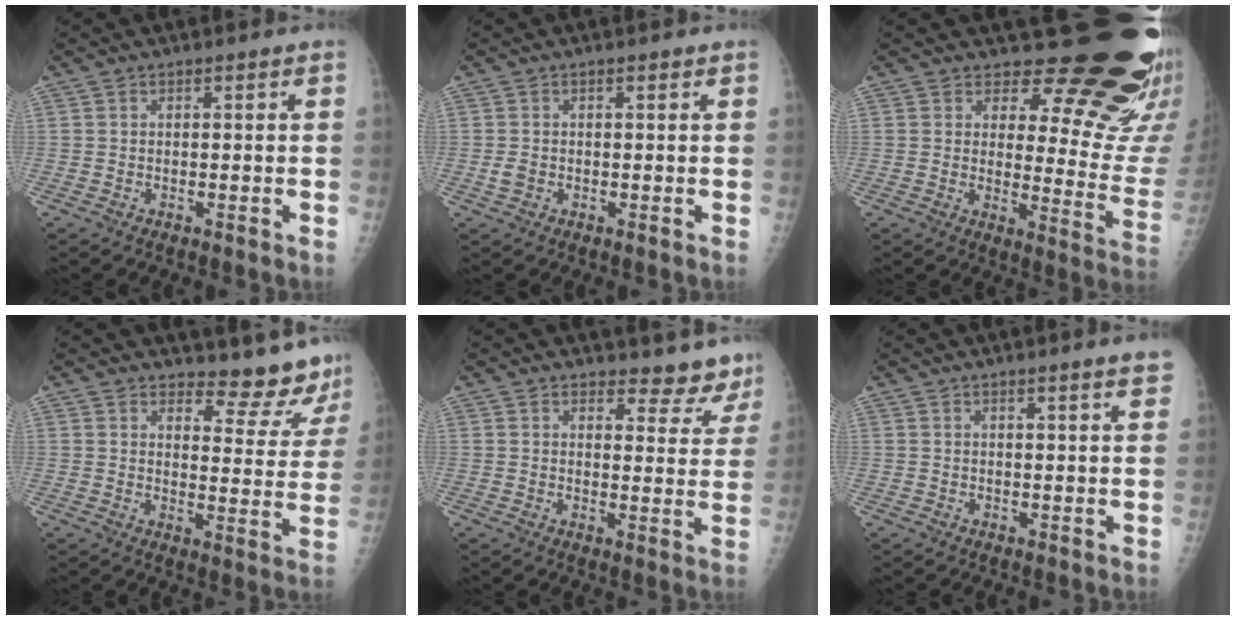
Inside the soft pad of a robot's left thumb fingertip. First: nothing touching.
{"total": 1.7, "force": [0.0, 1.3, 1.2], "torque": [-0.016, -0.001, 0.004]}
{"total": 20.0, "force": [16.0, 7.5, 9.4], "torque": [-0.068, -0.139, 0.185]}
{"total": 10.8, "force": [10.5, 2.1, 1.4], "torque": [0.014, -0.118, 0.121]}
{"total": 8.1, "force": [7.7, 2.5, 0.7], "torque": [0.030, -0.060, 0.074]}
{"total": 3.8, "force": [2.7, -0.1, 2.7], "torque": [-0.030, -0.006, 0.032]}